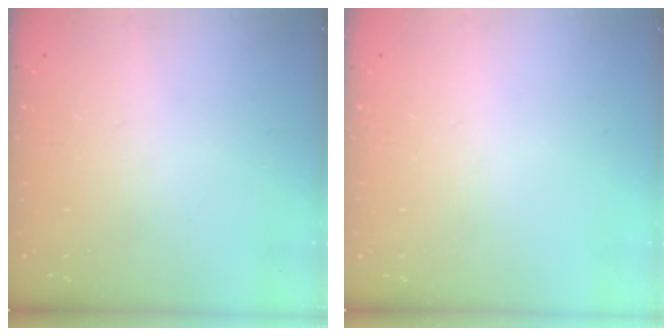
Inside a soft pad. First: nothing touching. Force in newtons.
{"total": 0.0}